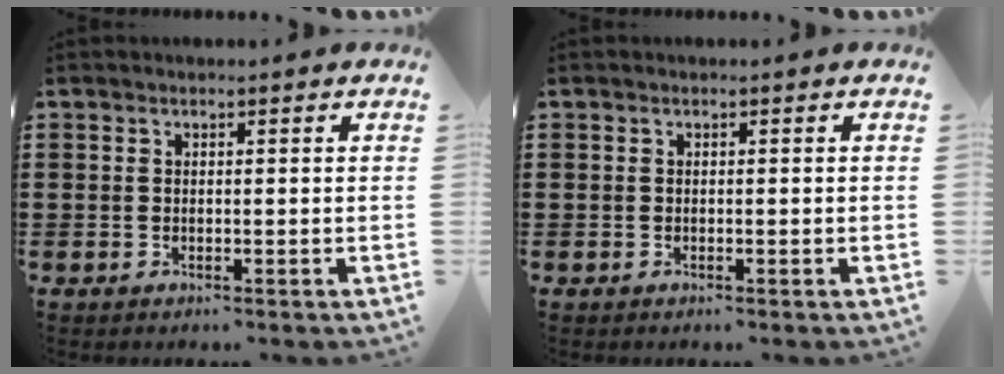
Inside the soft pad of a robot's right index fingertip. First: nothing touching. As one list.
[{"total": 0.0}]